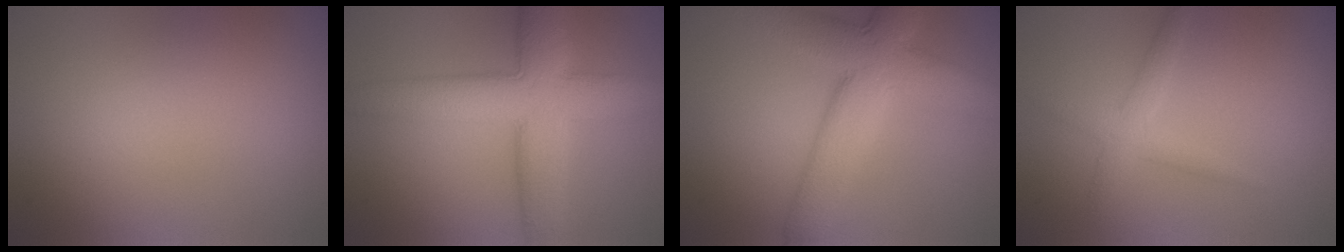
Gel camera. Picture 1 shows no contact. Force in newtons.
{"total": 8.4, "press": 8.4, "slide": 0.4}
{"total": 8.5, "press": 8.5, "slide": 0.6}
{"total": 1.9, "press": 1.9, "slide": 0.1}